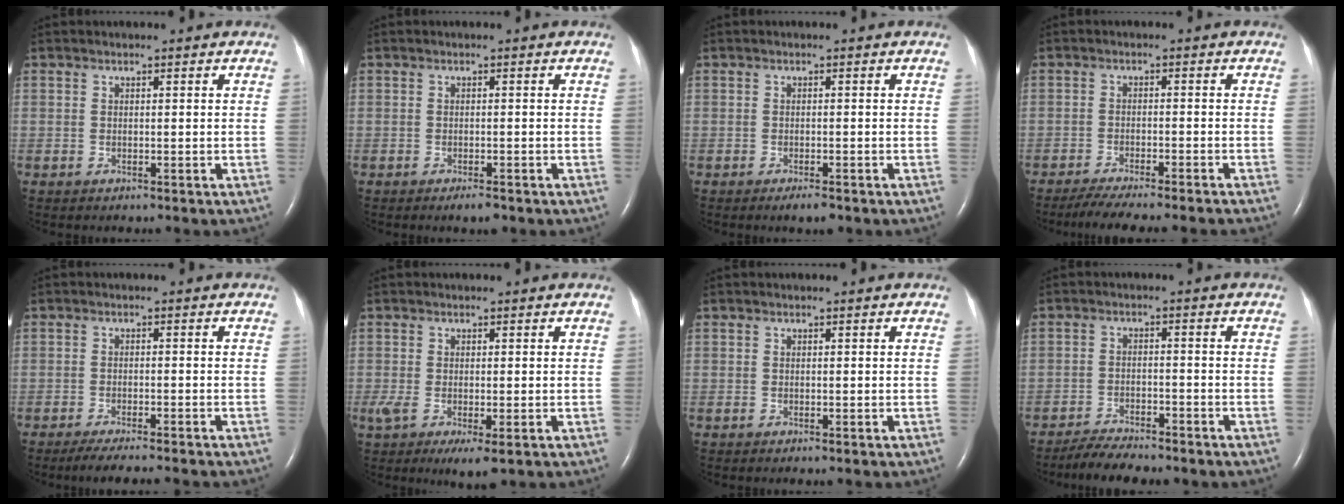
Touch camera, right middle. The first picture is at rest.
{"total": 1.5, "force": [-1.1, 0.2, 1.1], "torque": [-0.015, -0.002, -0.015]}
{"total": 1.8, "force": [-1.3, 0.3, 1.3], "torque": [-0.017, -0.002, -0.018]}
{"total": 9.5, "force": [-8.4, -0.3, 4.5], "torque": [-0.053, -0.020, -0.126]}
{"total": 6.9, "force": [-5.9, 0.2, 3.6], "torque": [-0.048, -0.015, -0.090]}
{"total": 5.8, "force": [-2.2, 1.8, 5.1], "torque": [-0.087, -0.018, -0.034]}
{"total": 0.0}
{"total": 5.4, "force": [-5.0, 0.7, 2.1], "torque": [-0.041, -0.015, -0.085]}